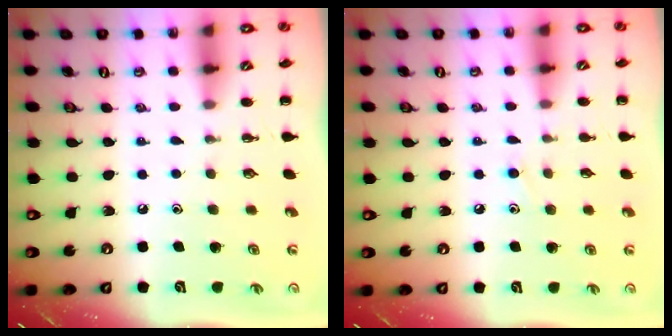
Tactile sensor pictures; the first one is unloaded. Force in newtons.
{"total": 7.1, "press": 6.7, "slide": 2.3}